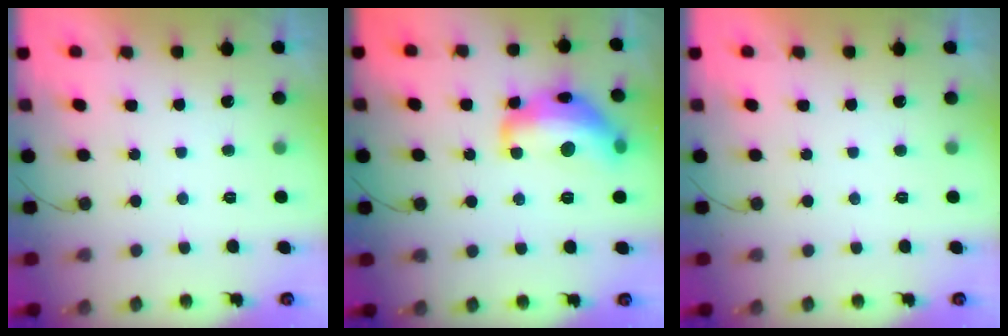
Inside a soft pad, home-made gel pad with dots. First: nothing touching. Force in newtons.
{"total": 16.3, "press": 16.3, "slide": 0.9}
{"total": 0.0}